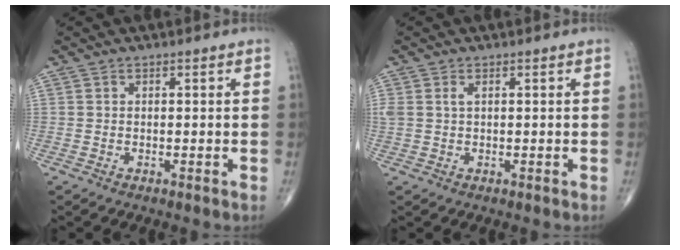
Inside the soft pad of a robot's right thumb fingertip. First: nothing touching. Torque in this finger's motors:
{"motor_torque": [-0.01, -0.03, 0.28, 0.18, 0.00]}